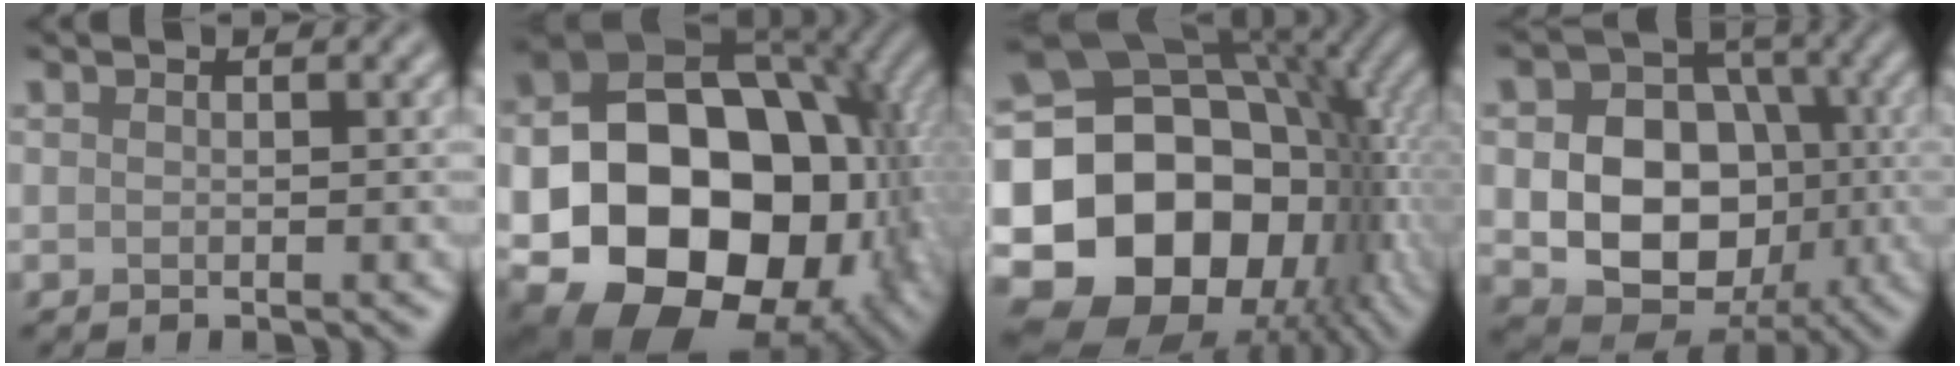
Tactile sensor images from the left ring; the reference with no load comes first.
{"total": 24.0, "force": [-4.5, 19.1, 13.9], "torque": [-0.235, -0.029, -0.099]}
{"total": 19.2, "force": [-3.5, 14.8, 11.8], "torque": [-0.205, -0.010, -0.051]}
{"total": 10.5, "force": [-1.3, 8.1, 6.6], "torque": [-0.085, -0.003, -0.038]}